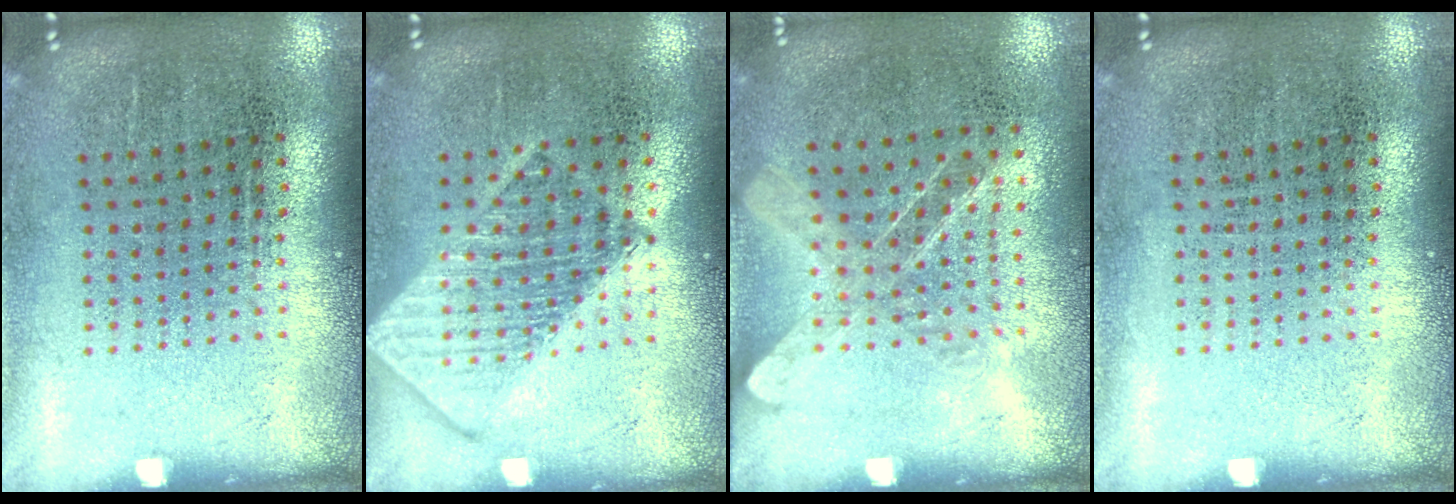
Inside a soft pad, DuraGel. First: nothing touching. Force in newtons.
{"total": 2.0, "press": 1.9, "slide": 0.2}
{"total": 1.3, "press": 1.0, "slide": 0.7}
{"total": 0.0}